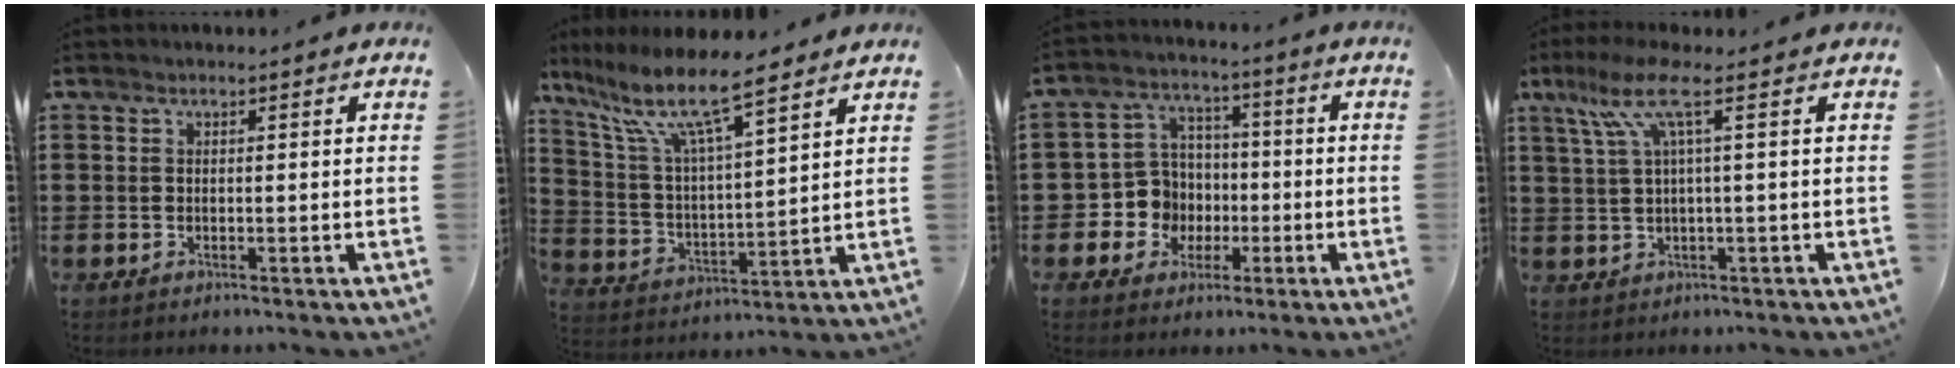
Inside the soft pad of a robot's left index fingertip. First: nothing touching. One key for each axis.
{"total": 10.2, "fx": 8.0, "fy": 1.6, "fz": 6.1, "tx": -0.148, "ty": -0.037, "tz": 0.134}
{"total": 7.7, "fx": -1.2, "fy": 7.4, "fz": 1.5, "tx": -0.070, "ty": 0.010, "tz": -0.018}
{"total": 6.8, "fx": 2.3, "fy": 0.7, "fz": 6.4, "tx": -0.137, "ty": 0.001, "tz": 0.035}